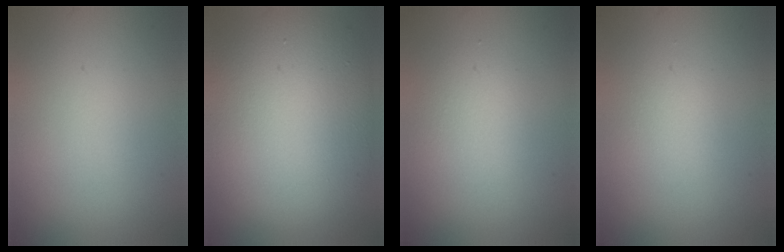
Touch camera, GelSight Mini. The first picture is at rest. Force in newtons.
{"total": 11.4, "press": 11.3, "slide": 1.1}
{"total": 1.9, "press": 1.9, "slide": 0.1}
{"total": 1.1, "press": 1.1, "slide": 0.0}